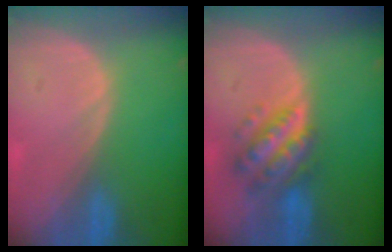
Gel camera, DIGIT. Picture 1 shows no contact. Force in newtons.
{"total": 6.7, "press": 6.6, "slide": 0.3}